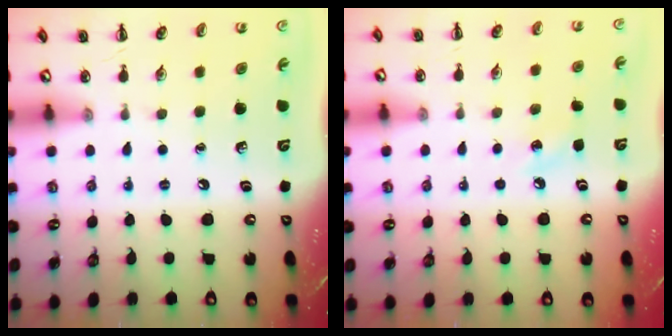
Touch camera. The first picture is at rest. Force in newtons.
{"total": 3.8, "press": 3.6, "slide": 1.0}